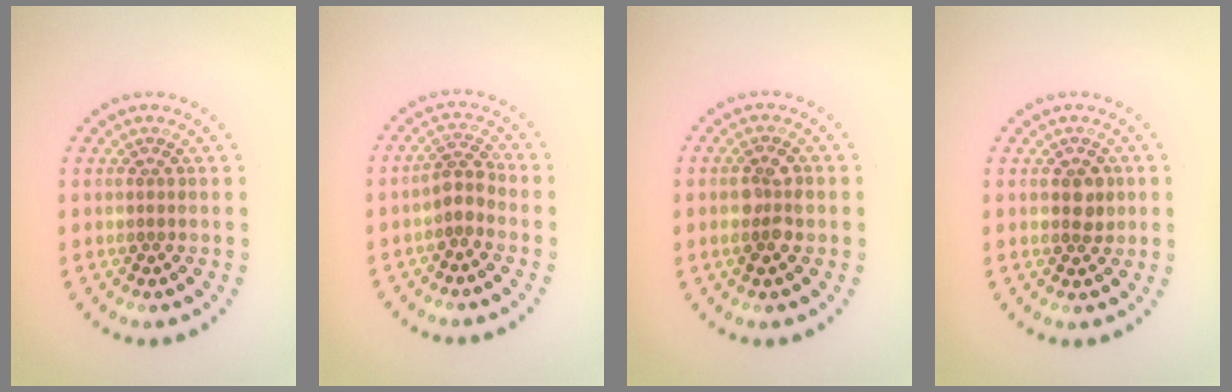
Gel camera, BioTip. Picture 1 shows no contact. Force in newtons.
{"total": 2.0, "press": 1.7, "slide": 1.1}
{"total": 2.6, "press": 2.5, "slide": 0.5}
{"total": 1.8, "press": 1.8, "slide": 0.1}